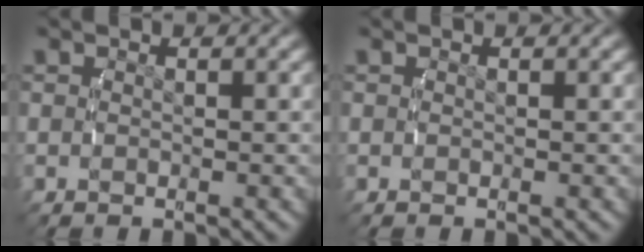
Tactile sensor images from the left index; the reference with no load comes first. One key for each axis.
{"total": 0.0}